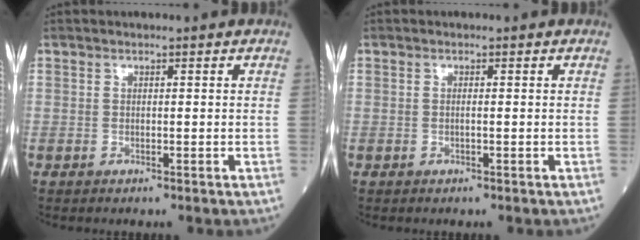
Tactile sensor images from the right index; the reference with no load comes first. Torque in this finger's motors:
{"motor_torque": [-0.02, 0.04, -0.10, -0.01]}